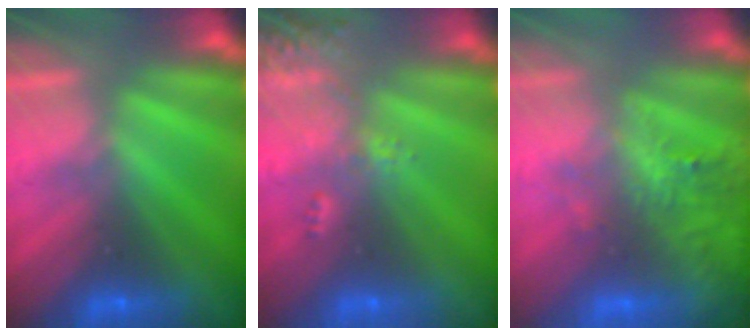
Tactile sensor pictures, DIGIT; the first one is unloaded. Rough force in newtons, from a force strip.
{"total": 2.4}
{"total": 6.4}